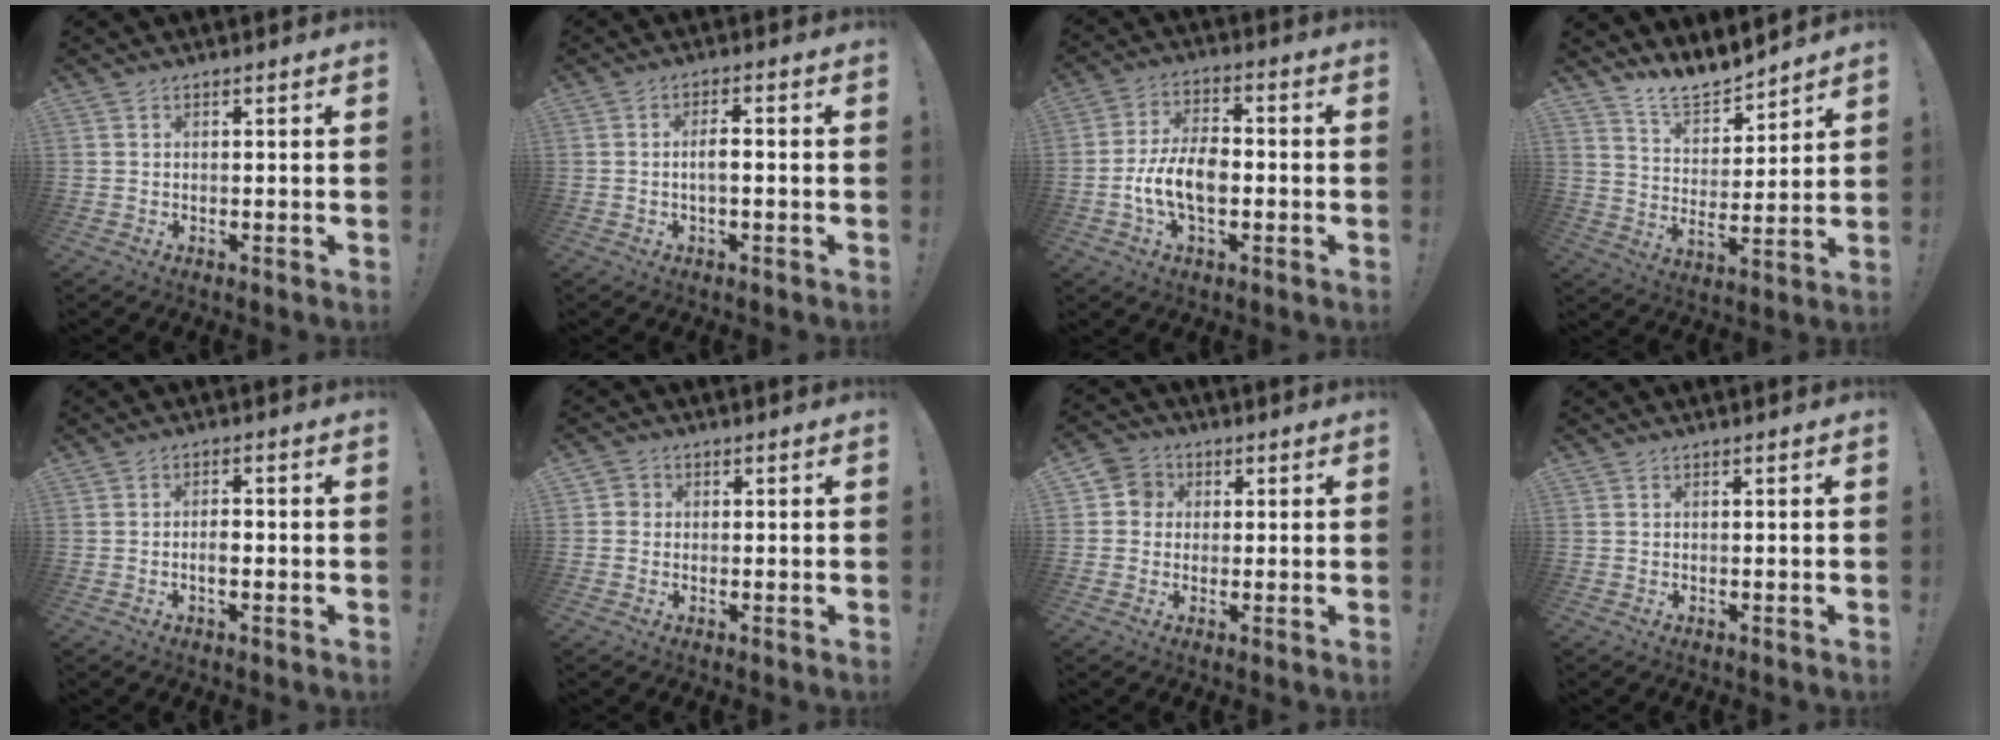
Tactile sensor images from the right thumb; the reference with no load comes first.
{"total": 3.8, "force": [-0.6, 1.0, 3.6], "torque": [-0.057, 0.003, -0.013]}
{"total": 11.6, "force": [-2.9, 6.6, 9.1], "torque": [-0.174, 0.007, -0.053]}
{"total": 9.8, "force": [9.4, 1.5, 2.2], "torque": [-0.046, -0.078, 0.175]}
{"total": 2.6, "force": [-0.7, 1.2, 2.2], "torque": [-0.028, 0.002, -0.013]}
{"total": 2.3, "force": [-0.2, 2.1, 0.8], "torque": [-0.014, 0.007, -0.004]}
{"total": 5.5, "force": [0.6, 5.2, 1.6], "torque": [-0.027, 0.008, 0.012]}
{"total": 0.0}